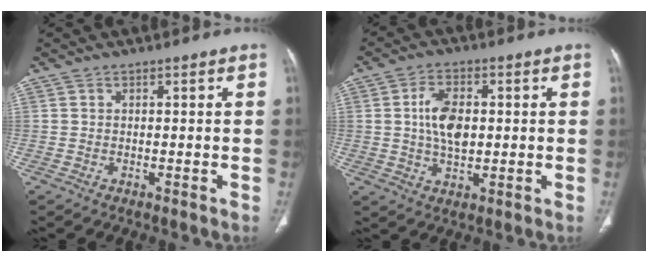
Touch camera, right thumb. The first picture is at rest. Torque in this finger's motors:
{"motor_torque": [1.16, 1.10, 1.16, -0.18, 0.17]}